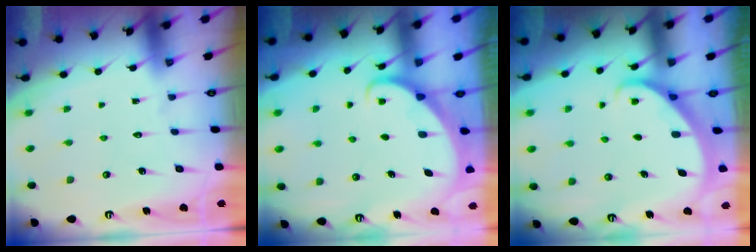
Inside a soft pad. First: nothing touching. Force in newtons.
{"total": 1.8, "press": 1.8, "slide": 0.2}
{"total": 1.9, "press": 1.9, "slide": 0.2}